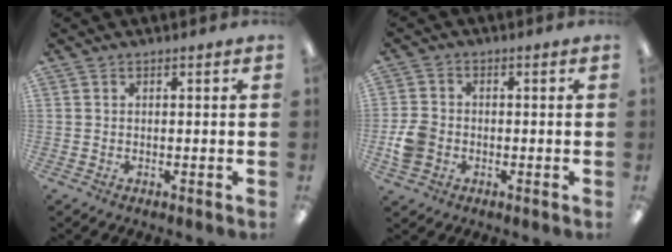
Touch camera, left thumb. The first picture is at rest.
{"total": 6.0, "force": [-1.6, 4.9, 3.0], "torque": [-0.054, 0.010, -0.029]}